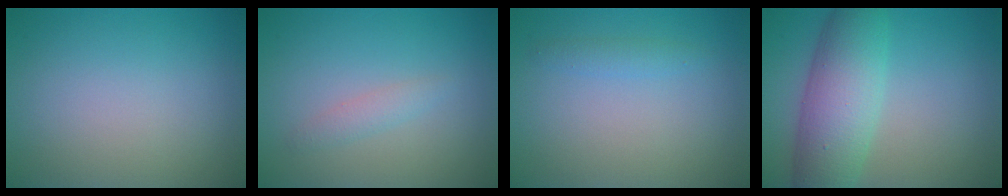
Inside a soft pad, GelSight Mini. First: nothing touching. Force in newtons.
{"total": 1.2, "press": 1.2, "slide": 0.1}
{"total": 1.1, "press": 1.1, "slide": 0.1}
{"total": 7.3, "press": 7.3, "slide": 0.3}